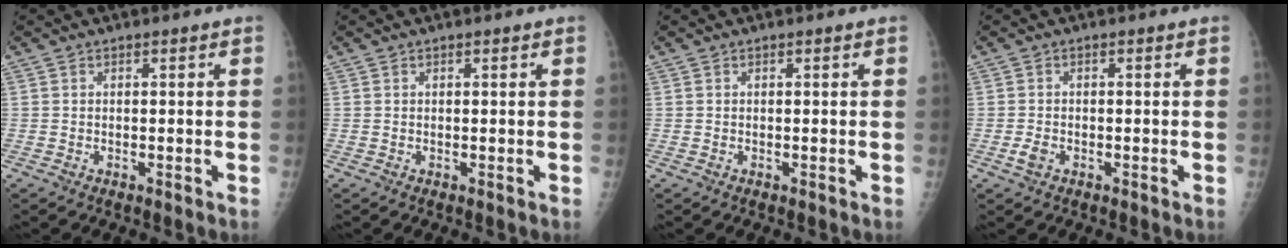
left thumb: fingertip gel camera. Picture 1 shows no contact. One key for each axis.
{"total": 0.0}
{"total": 0.0}
{"total": 1.9, "fx": -1.0, "fy": 1.2, "fz": 1.1, "tx": -0.020, "ty": -0.001, "tz": -0.018}